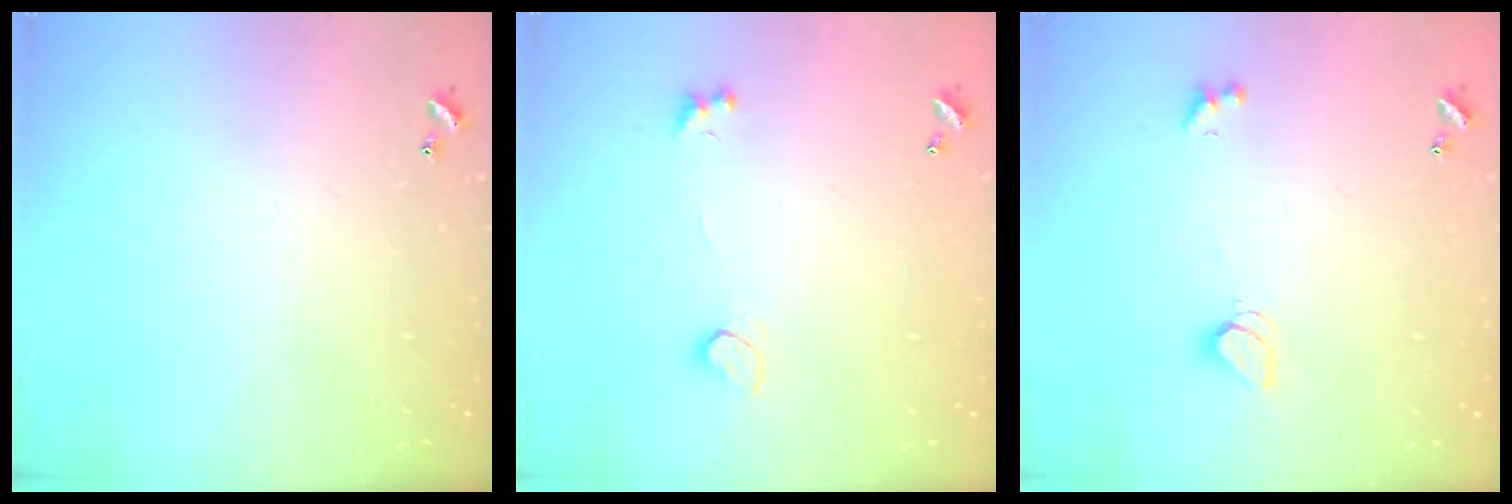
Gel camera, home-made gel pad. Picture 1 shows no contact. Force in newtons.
{"total": 2.5, "press": 2.2, "slide": 1.2}
{"total": 2.0, "press": 2.0, "slide": 0.5}